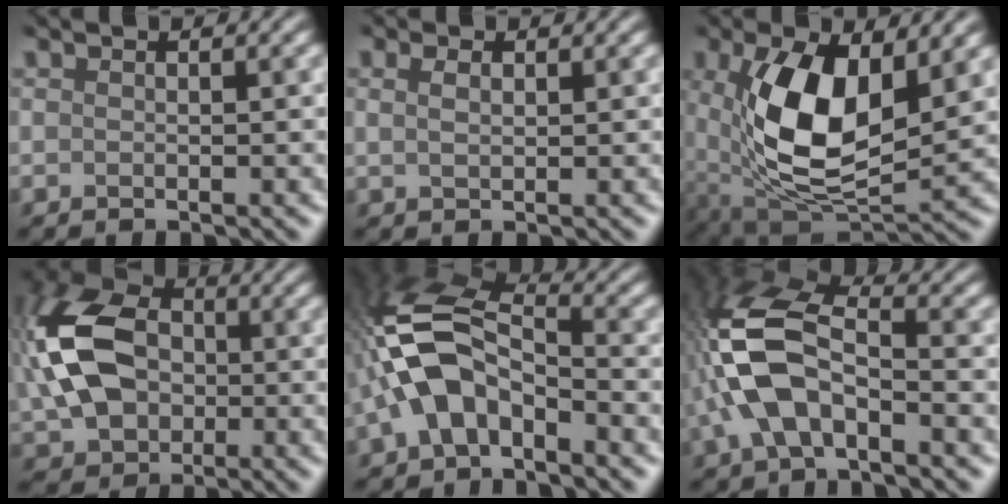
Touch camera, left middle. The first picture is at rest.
{"total": 0.7, "force": [0.1, -0.6, -0.4], "torque": [-0.010, 0.003, 0.021]}
{"total": 8.4, "force": [1.2, 3.8, 7.4], "torque": [-0.171, -0.005, 0.039]}
{"total": 9.9, "force": [0.0, 7.4, 6.7], "torque": [-0.187, 0.005, 0.009]}
{"total": 6.4, "force": [-3.1, 3.3, 4.5], "torque": [-0.124, 0.019, -0.054]}
{"total": 7.0, "force": [-2.6, 3.4, 5.5], "torque": [-0.154, 0.020, -0.042]}